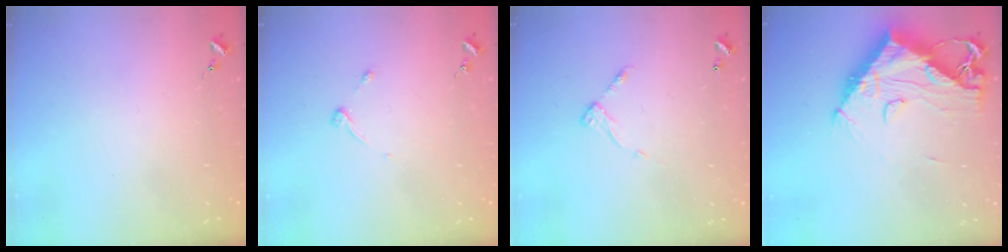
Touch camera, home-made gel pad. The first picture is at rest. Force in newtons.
{"total": 3.8, "press": 3.8, "slide": 0.5}
{"total": 7.1, "press": 7.1, "slide": 0.5}
{"total": 15.8, "press": 15.7, "slide": 1.7}